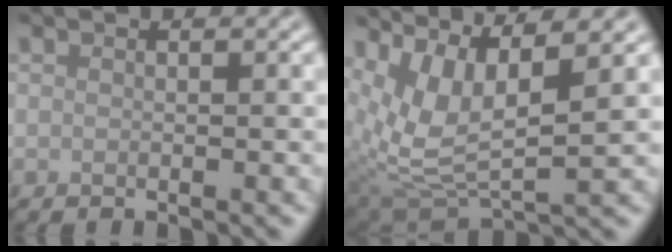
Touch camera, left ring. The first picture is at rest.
{"total": 6.7, "force": [3.2, 2.2, 5.4], "torque": [-0.127, -0.003, 0.069]}